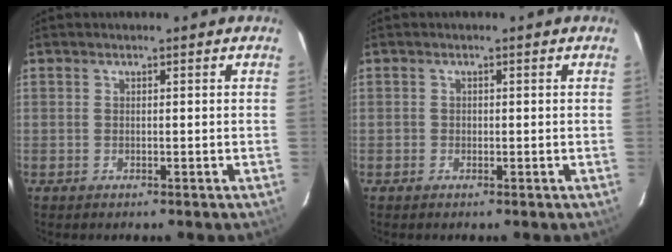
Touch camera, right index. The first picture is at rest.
{"total": 0.8, "force": [-0.3, 0.7, 0.1], "torque": [0.001, 0.000, -0.006]}